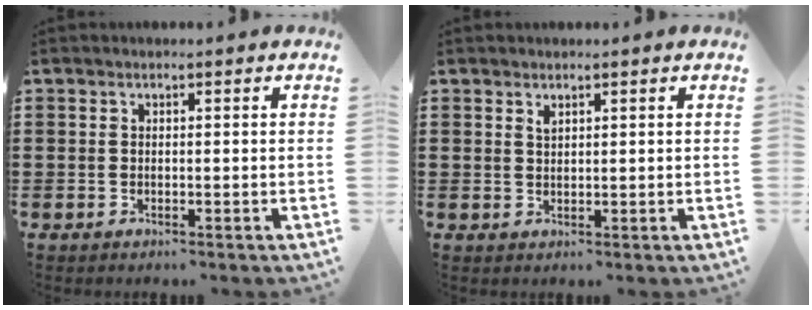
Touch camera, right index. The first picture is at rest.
{"total": 1.0, "force": [0.8, 0.4, 0.5], "torque": [-0.011, 0.001, 0.015]}